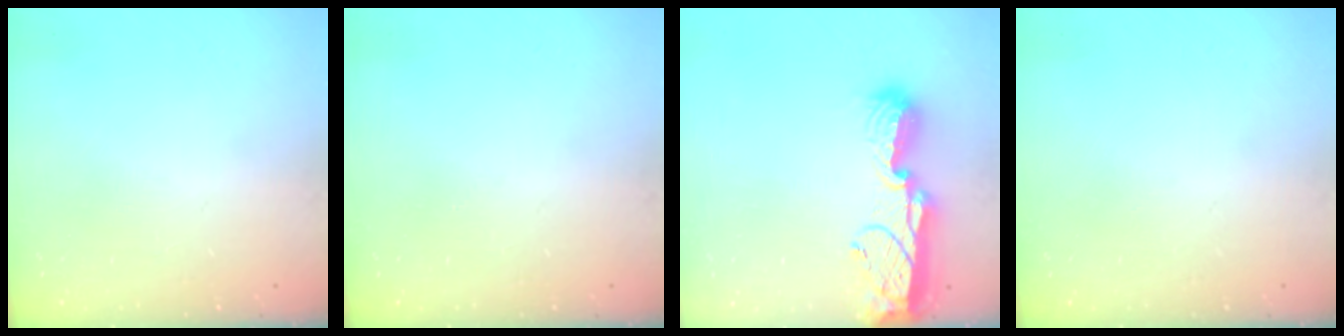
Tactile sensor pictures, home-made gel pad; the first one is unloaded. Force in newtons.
{"total": 0.0}
{"total": 15.4, "press": 14.2, "slide": 6.0}
{"total": 0.0}